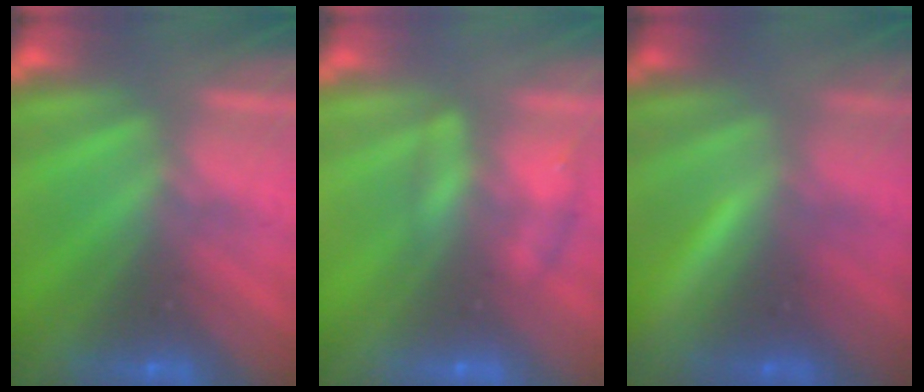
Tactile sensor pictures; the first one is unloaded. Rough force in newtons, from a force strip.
{"total": 2.3}
{"total": 1.7}